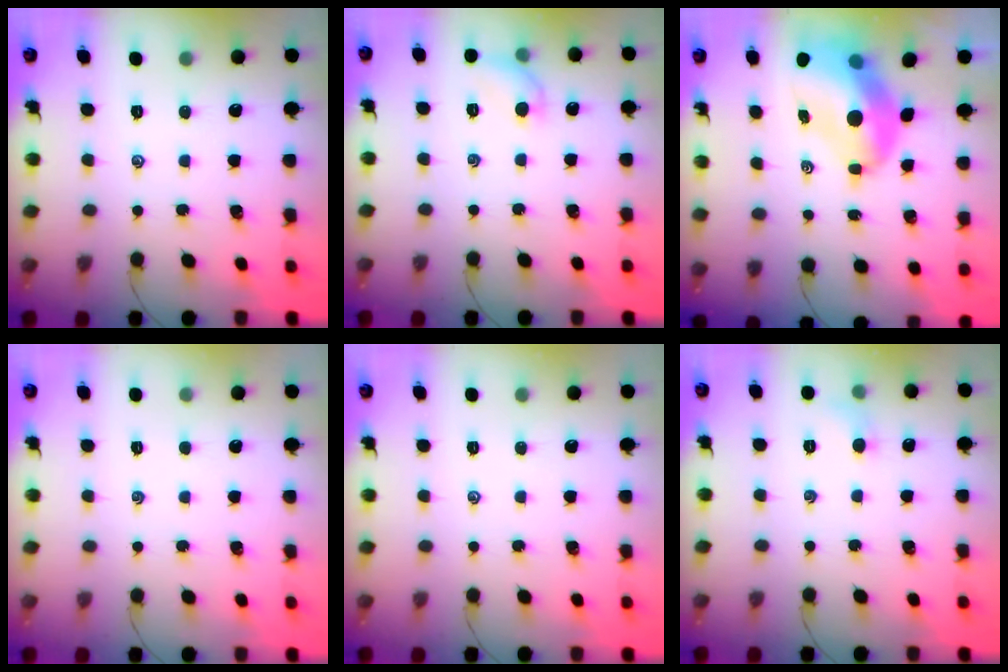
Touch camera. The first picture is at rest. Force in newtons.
{"total": 7.4, "press": 7.3, "slide": 1.1}
{"total": 11.4, "press": 11.0, "slide": 3.1}
{"total": 0.0}
{"total": 0.0}
{"total": 5.1, "press": 4.9, "slide": 1.4}